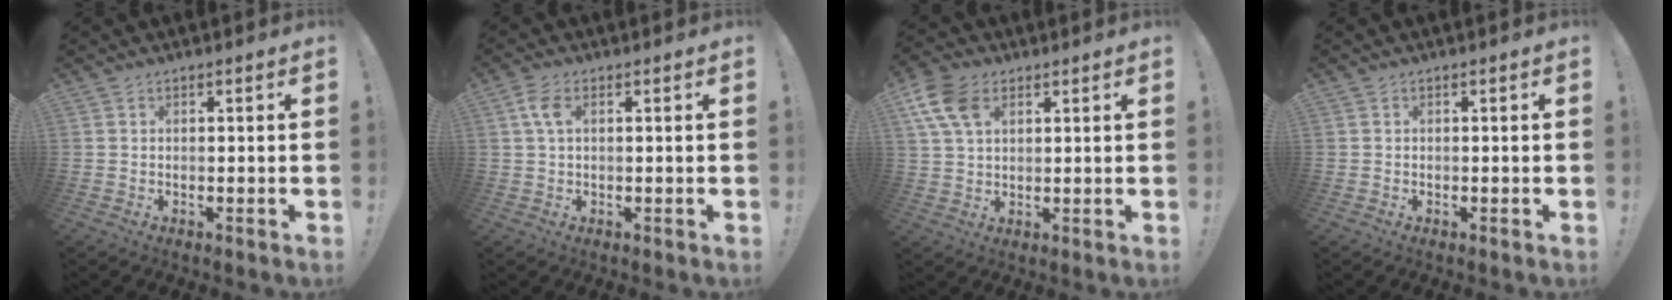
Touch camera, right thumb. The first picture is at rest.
{"total": 4.5, "force": [1.3, 2.5, 3.6], "torque": [-0.075, 0.003, 0.020]}
{"total": 10.6, "force": [4.5, 6.8, 6.7], "torque": [-0.132, -0.003, 0.088]}
{"total": 0.0}